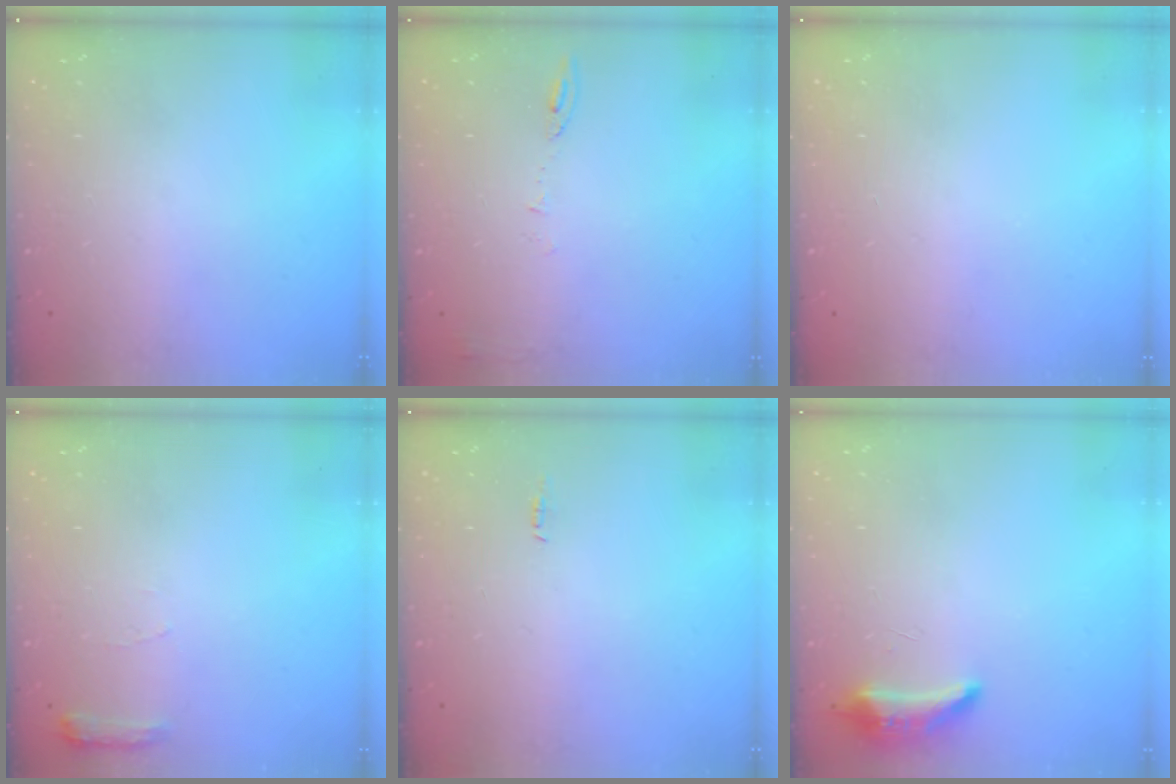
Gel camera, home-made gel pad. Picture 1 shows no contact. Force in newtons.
{"total": 6.2, "press": 6.2, "slide": 0.9}
{"total": 0.0}
{"total": 5.6, "press": 5.6, "slide": 0.7}
{"total": 4.8, "press": 2.5, "slide": 4.1}
{"total": 8.3, "press": 8.1, "slide": 1.8}